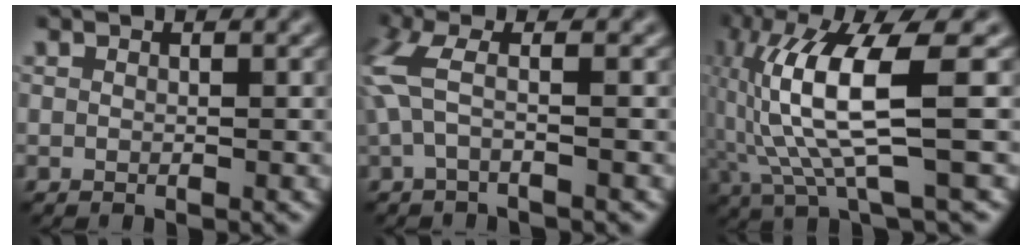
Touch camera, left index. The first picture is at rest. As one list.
[{"total": 3.5, "force": [0.1, 0.9, 3.4], "torque": [-0.089, 0.005, -0.006]}, {"total": 9.5, "force": [0.0, 1.9, 9.3], "torque": [-0.189, 0.004, 0.005]}]